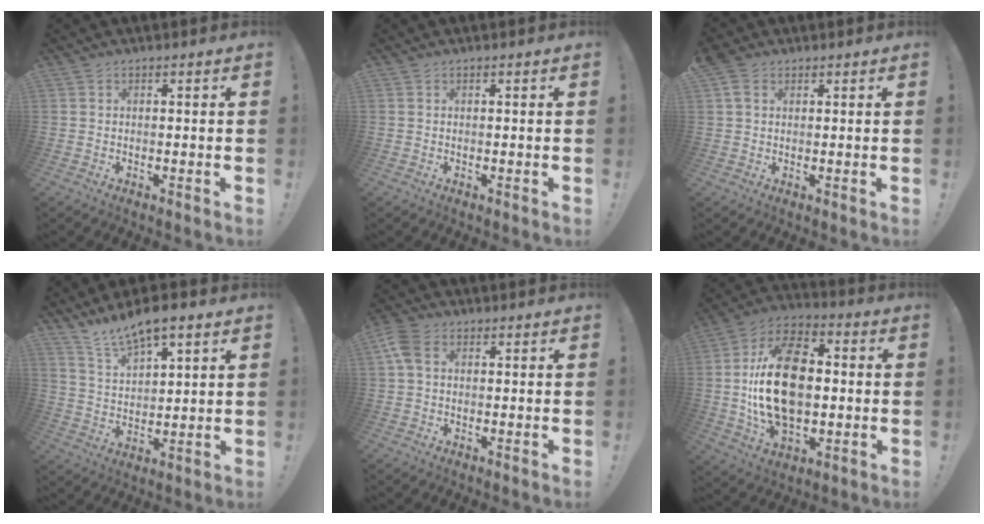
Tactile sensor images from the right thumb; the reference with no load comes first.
{"total": 0.0}
{"total": 4.2, "force": [2.0, 2.9, 2.2], "torque": [-0.031, 0.000, 0.040]}
{"total": 10.1, "force": [8.2, 3.1, 5.0], "torque": [-0.087, -0.053, 0.148]}
{"total": 5.3, "force": [1.5, 3.6, 3.6], "torque": [-0.081, 0.002, 0.031]}
{"total": 23.7, "force": [-0.2, 15.3, 18.1], "torque": [-0.336, 0.016, 0.001]}